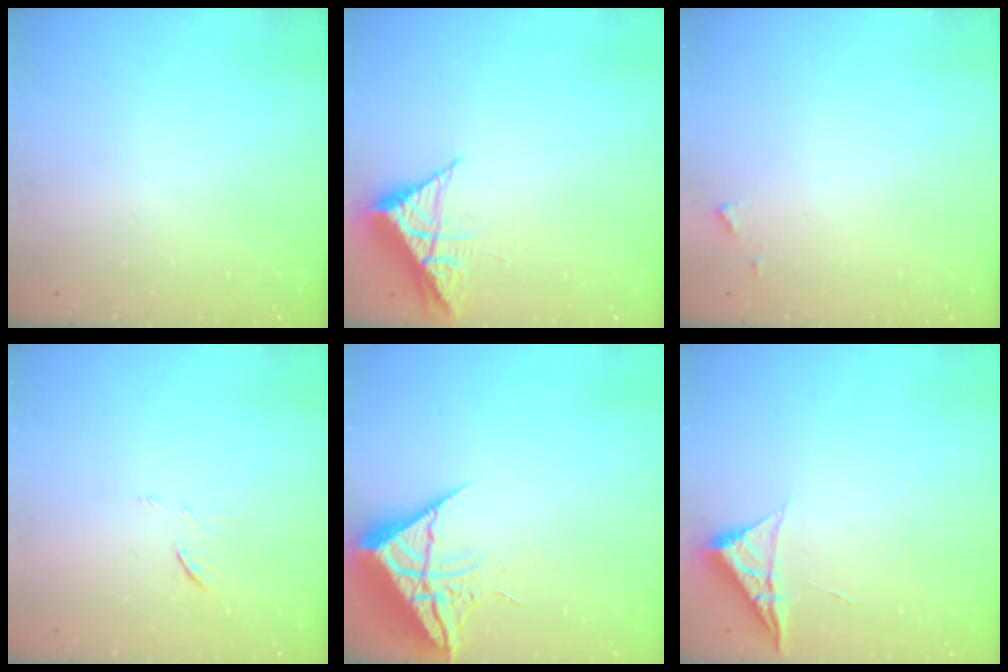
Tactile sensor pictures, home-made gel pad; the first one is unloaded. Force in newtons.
{"total": 7.0, "press": 7.0, "slide": 0.3}
{"total": 4.3, "press": 4.2, "slide": 0.5}
{"total": 5.8, "press": 5.7, "slide": 1.3}
{"total": 10.4, "press": 10.4, "slide": 0.8}
{"total": 4.7, "press": 4.7, "slide": 0.7}